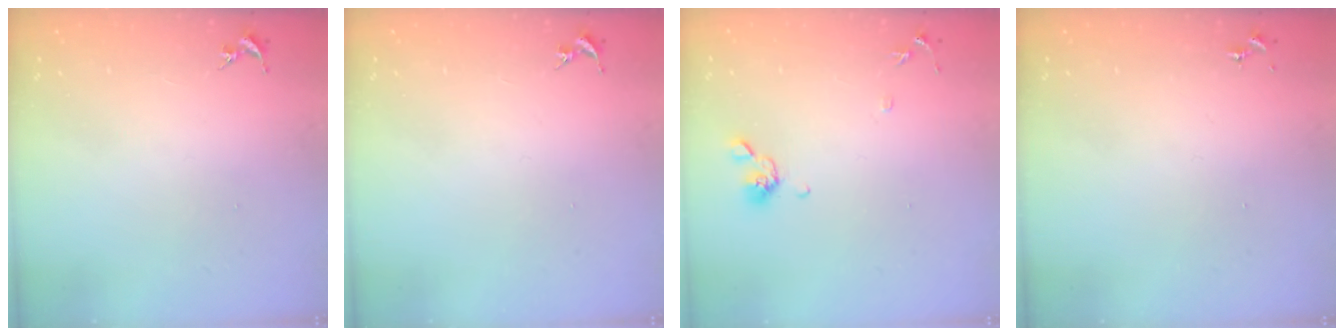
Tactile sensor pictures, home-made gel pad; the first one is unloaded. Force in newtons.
{"total": 0.0}
{"total": 8.3, "press": 8.2, "slide": 1.6}
{"total": 0.0}